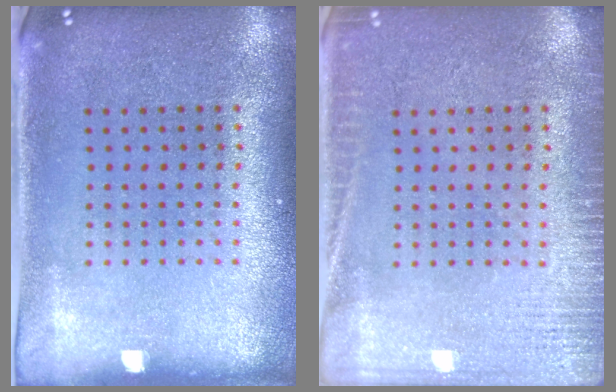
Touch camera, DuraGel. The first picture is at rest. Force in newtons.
{"total": 2.9, "press": 2.9, "slide": 0.4}